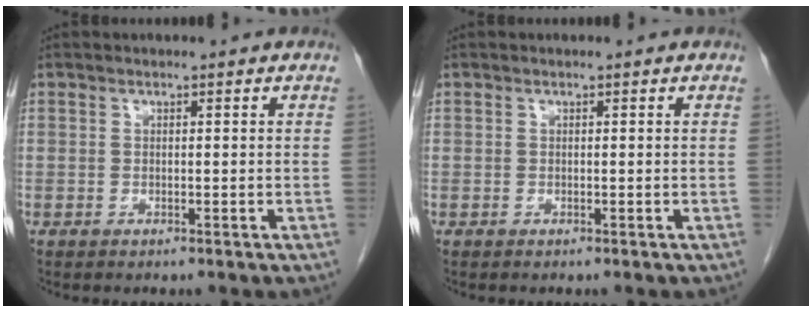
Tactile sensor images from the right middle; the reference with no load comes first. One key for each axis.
{"total": 0.0}